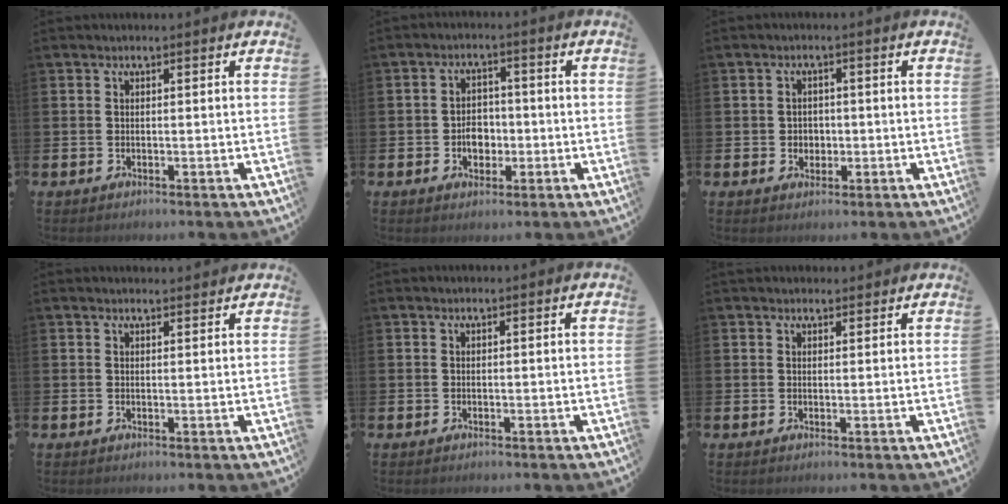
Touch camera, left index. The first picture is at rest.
{"total": 3.5, "force": [-0.8, 2.7, 2.1], "torque": [-0.024, -0.002, -0.022]}
{"total": 2.0, "force": [0.0, 2.0, 0.5], "torque": [-0.003, 0.004, -0.006]}
{"total": 1.3, "force": [1.3, 0.1, 0.0], "torque": [0.009, -0.006, 0.022]}
{"total": 0.0}
{"total": 1.5, "force": [1.4, 0.6, 0.0], "torque": [0.008, 0.000, 0.024]}